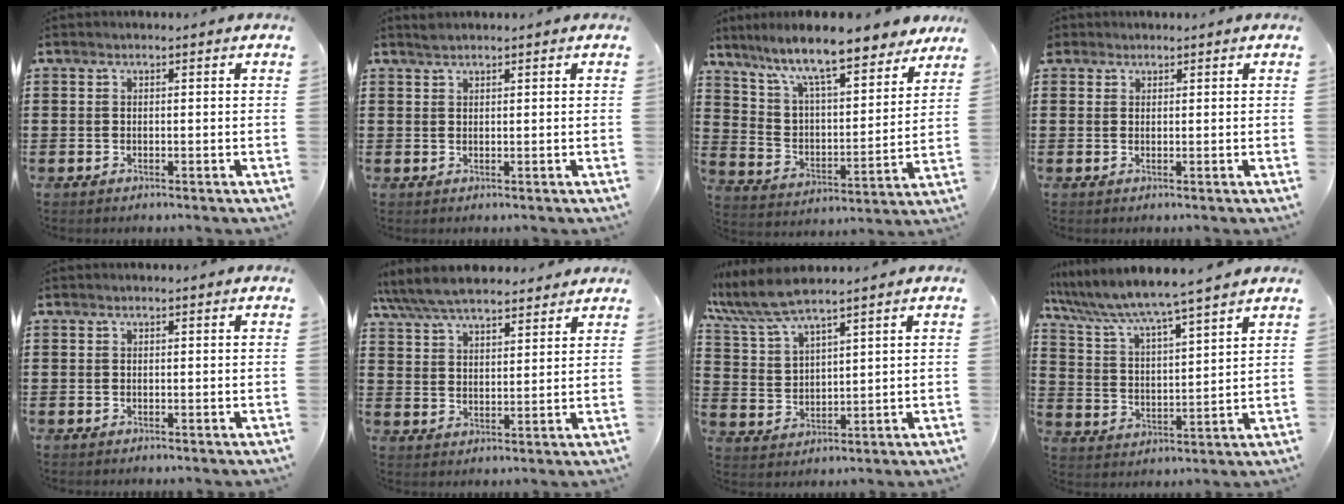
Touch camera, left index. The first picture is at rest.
{"total": 1.0, "force": [0.9, 0.0, 0.3], "torque": [-0.007, 0.000, 0.017]}
{"total": 10.5, "force": [8.8, 1.4, 5.5], "torque": [-0.139, -0.050, 0.151]}
{"total": 1.1, "force": [0.9, 0.6, 0.0], "torque": [-0.003, 0.003, 0.020]}
{"total": 0.0}
{"total": 7.3, "force": [6.6, 1.9, 2.4], "torque": [-0.071, -0.016, 0.122]}
{"total": 6.6, "force": [5.5, 1.3, 3.3], "torque": [-0.082, -0.016, 0.099]}
{"total": 5.7, "force": [5.3, -0.4, 2.1], "torque": [-0.067, -0.036, 0.085]}